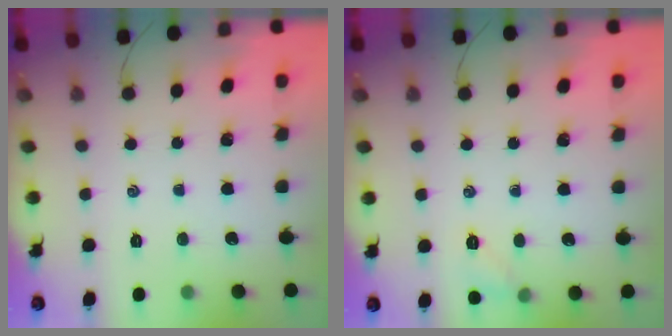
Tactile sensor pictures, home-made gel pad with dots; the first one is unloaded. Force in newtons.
{"total": 5.7, "press": 5.5, "slide": 1.5}